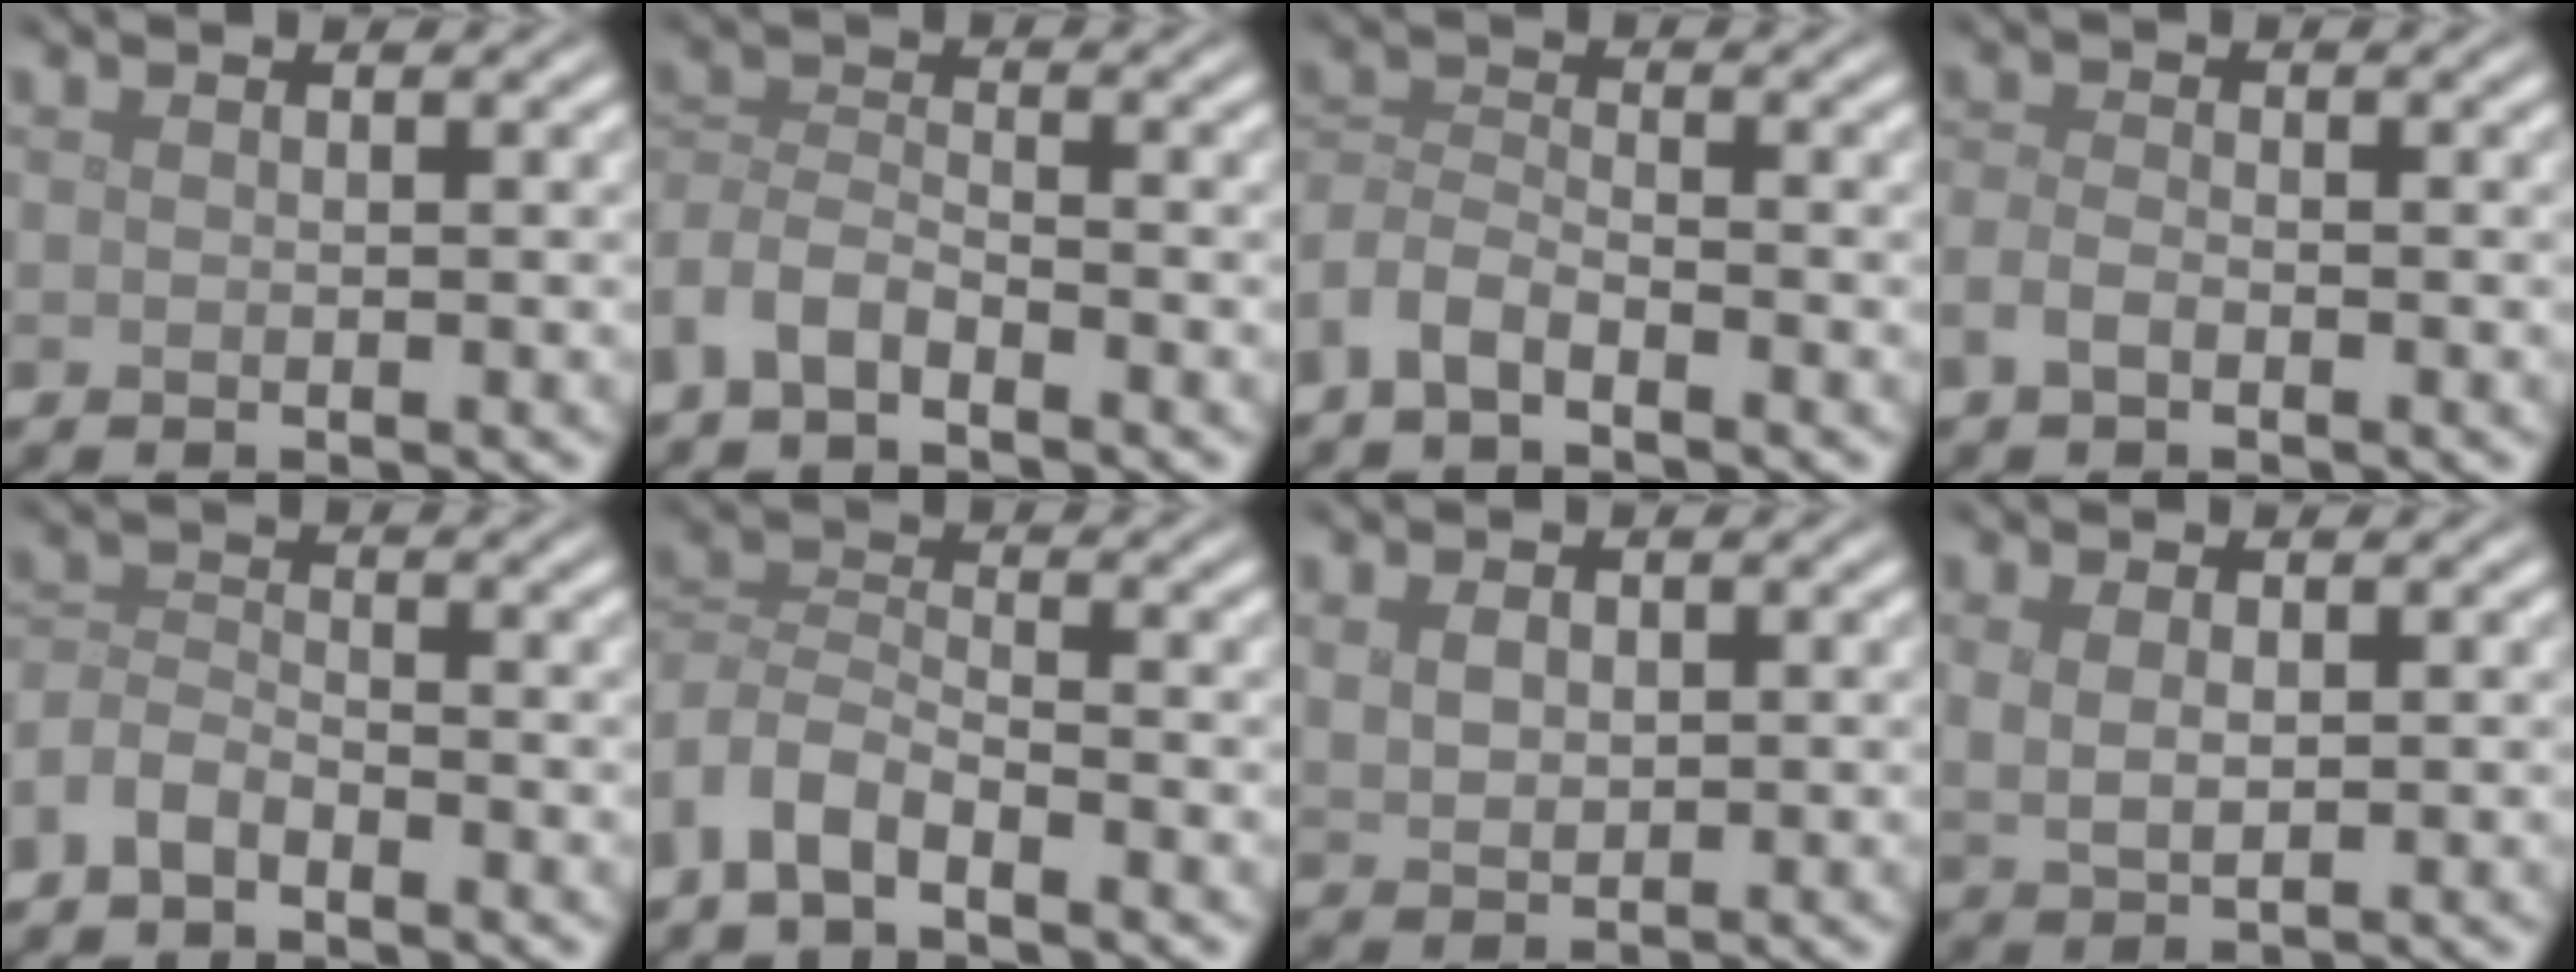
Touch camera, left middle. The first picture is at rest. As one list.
[{"total": 3.6, "force": [-2.7, 1.4, 1.8], "torque": [-0.039, 0.002, -0.066]}, {"total": 3.2, "force": [-2.4, 1.3, 1.7], "torque": [-0.038, 0.003, -0.061]}, {"total": 1.7, "force": [-1.0, 0.7, 1.1], "torque": [-0.025, 0.001, -0.023]}, {"total": 3.0, "force": [-2.3, 1.4, 1.3], "torque": [-0.030, 0.005, -0.057]}, {"total": 4.2, "force": [-3.1, 1.7, 2.3], "torque": [-0.050, -0.001, -0.073]}, {"total": 2.0, "force": [0.7, 1.4, 1.3], "torque": [-0.030, -0.002, 0.018]}, {"total": 2.0, "force": [0.8, 0.9, 1.6], "torque": [-0.037, -0.006, 0.022]}]